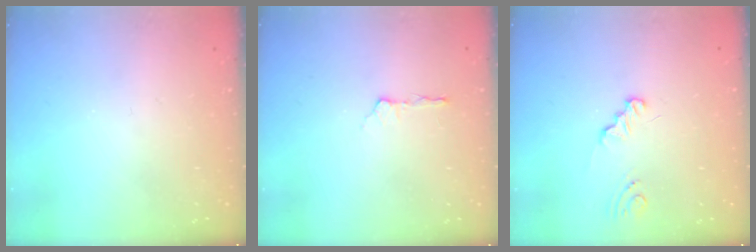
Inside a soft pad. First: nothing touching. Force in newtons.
{"total": 2.9, "press": 2.4, "slide": 1.6}
{"total": 1.3, "press": 1.3, "slide": 0.1}